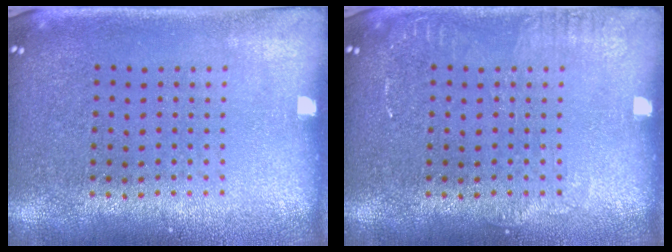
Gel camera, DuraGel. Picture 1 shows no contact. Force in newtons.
{"total": 1.3, "press": 1.2, "slide": 0.2}